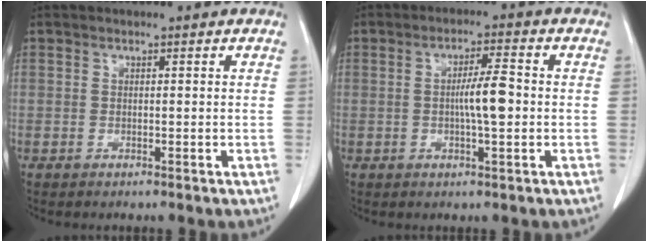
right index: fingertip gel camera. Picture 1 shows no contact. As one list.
[{"total": 5.3, "force": [-0.4, 0.5, 5.3], "torque": [-0.094, 0.004, -0.009]}]